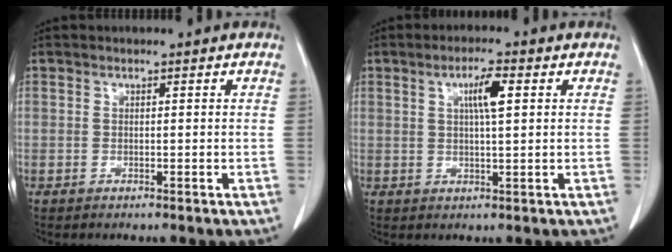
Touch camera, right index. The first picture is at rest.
{"total": 4.5, "force": [1.4, 0.4, 4.2], "torque": [-0.076, 0.002, 0.024]}